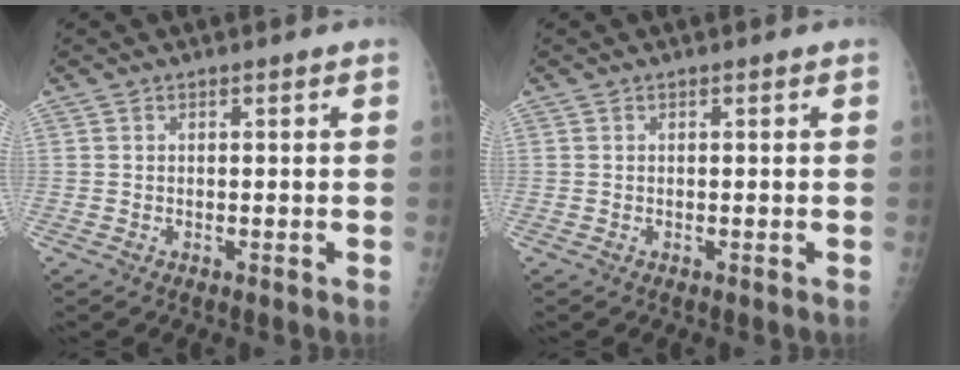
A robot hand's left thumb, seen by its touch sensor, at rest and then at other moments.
{"total": 0.0}